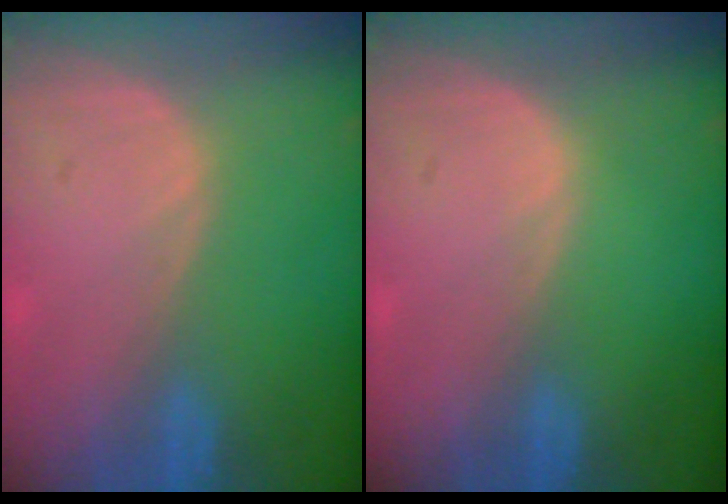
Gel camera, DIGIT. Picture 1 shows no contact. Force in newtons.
{"total": 0.0}